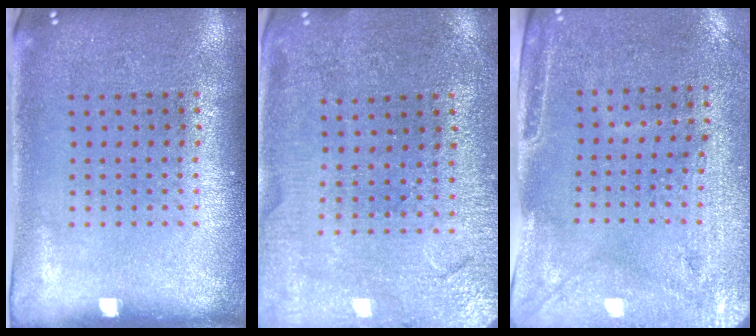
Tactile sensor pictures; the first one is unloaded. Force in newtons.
{"total": 1.0, "press": 0.9, "slide": 0.3}
{"total": 3.0, "press": 2.5, "slide": 1.5}